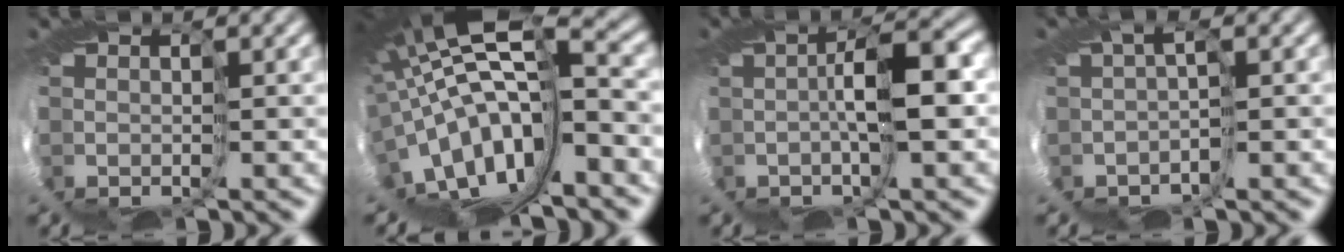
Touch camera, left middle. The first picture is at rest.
{"total": 12.7, "force": [-1.6, 5.6, 11.3], "torque": [-0.227, -0.005, 0.000]}
{"total": 3.4, "force": [-0.3, 0.2, 3.4], "torque": [-0.064, 0.011, -0.010]}
{"total": 1.2, "force": [-1.1, -0.4, 0.1], "torque": [-0.007, -0.006, -0.022]}